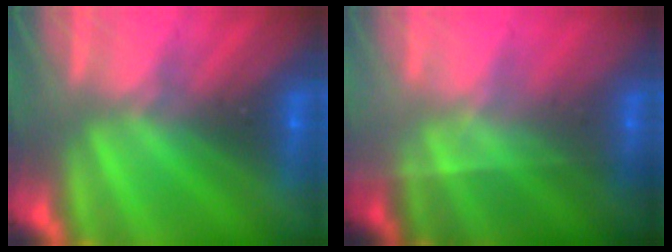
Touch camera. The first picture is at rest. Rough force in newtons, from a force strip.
{"total": 1.9}